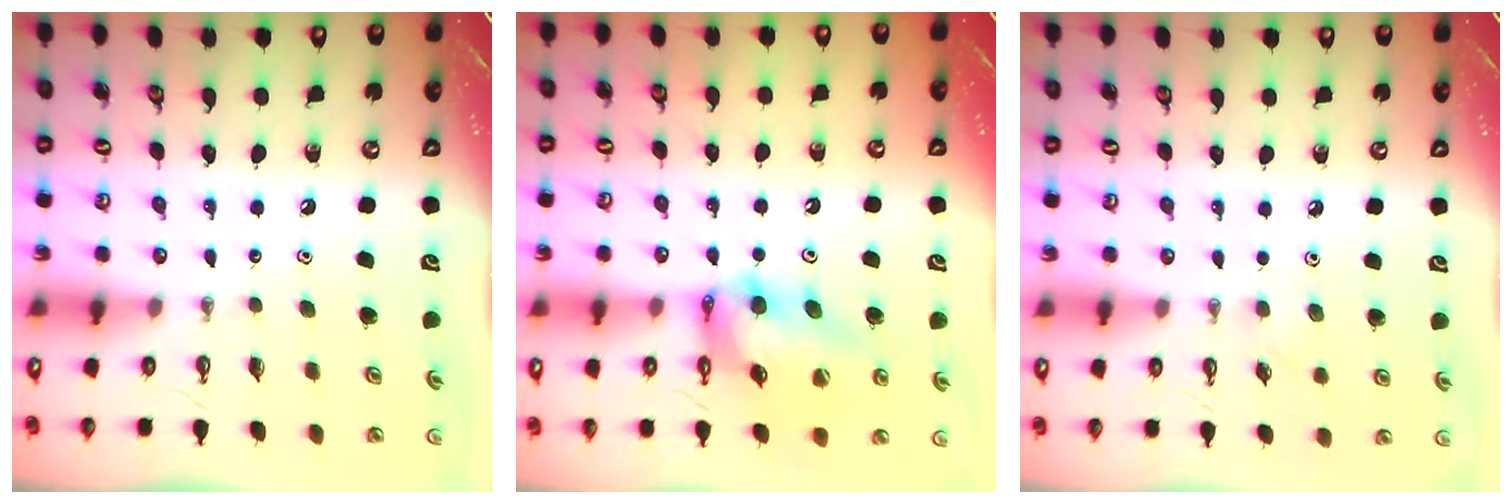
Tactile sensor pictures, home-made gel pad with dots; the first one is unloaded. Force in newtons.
{"total": 13.3, "press": 12.9, "slide": 3.2}
{"total": 3.8, "press": 3.7, "slide": 0.8}